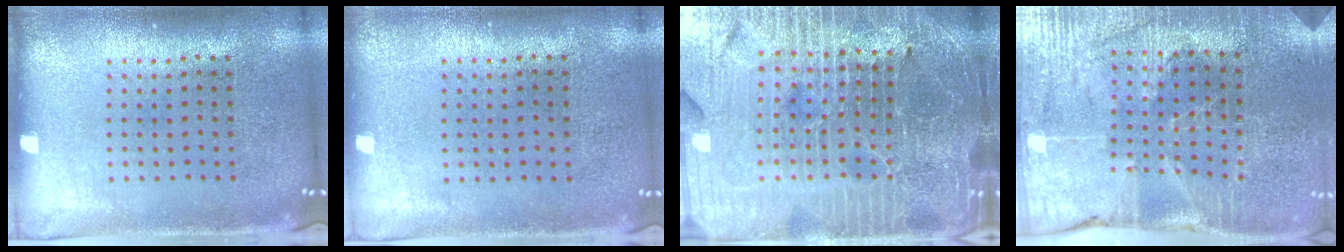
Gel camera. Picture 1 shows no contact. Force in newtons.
{"total": 0.0}
{"total": 5.9, "press": 5.3, "slide": 2.4}
{"total": 3.2, "press": 3.2, "slide": 0.2}